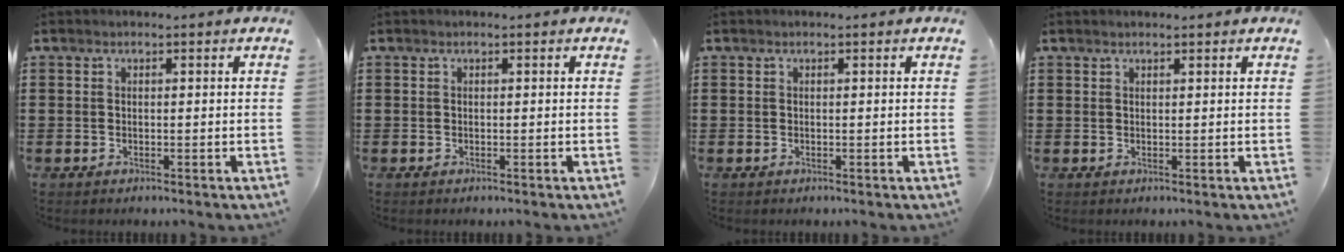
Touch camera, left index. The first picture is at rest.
{"total": 0.0}
{"total": 0.0}
{"total": 0.7, "force": [0.6, 0.1, 0.2], "torque": [-0.005, 0.000, 0.013]}